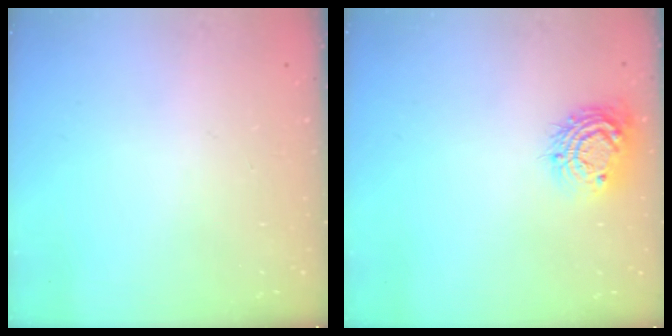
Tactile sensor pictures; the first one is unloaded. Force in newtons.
{"total": 10.6, "press": 10.6, "slide": 0.7}